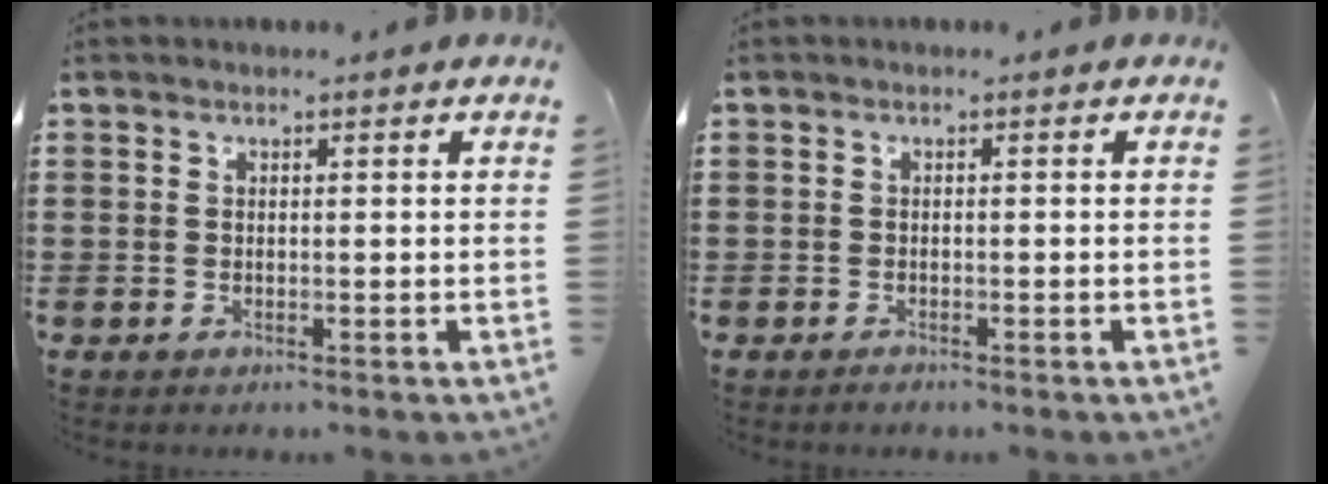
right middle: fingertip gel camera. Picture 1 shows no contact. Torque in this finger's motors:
{"motor_torque": [0.00, 0.00, -0.15, -0.02]}